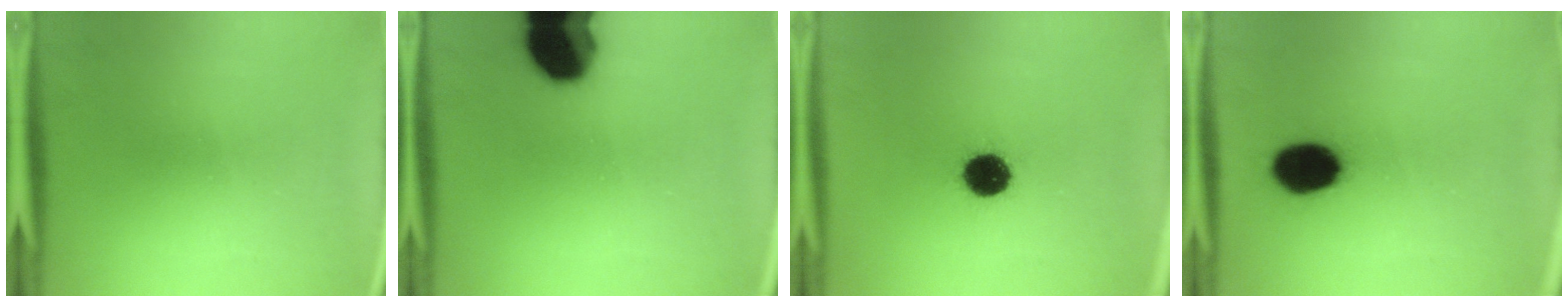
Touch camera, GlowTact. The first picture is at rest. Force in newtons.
{"total": 15.0}
{"total": 10.4}
{"total": 12.7}